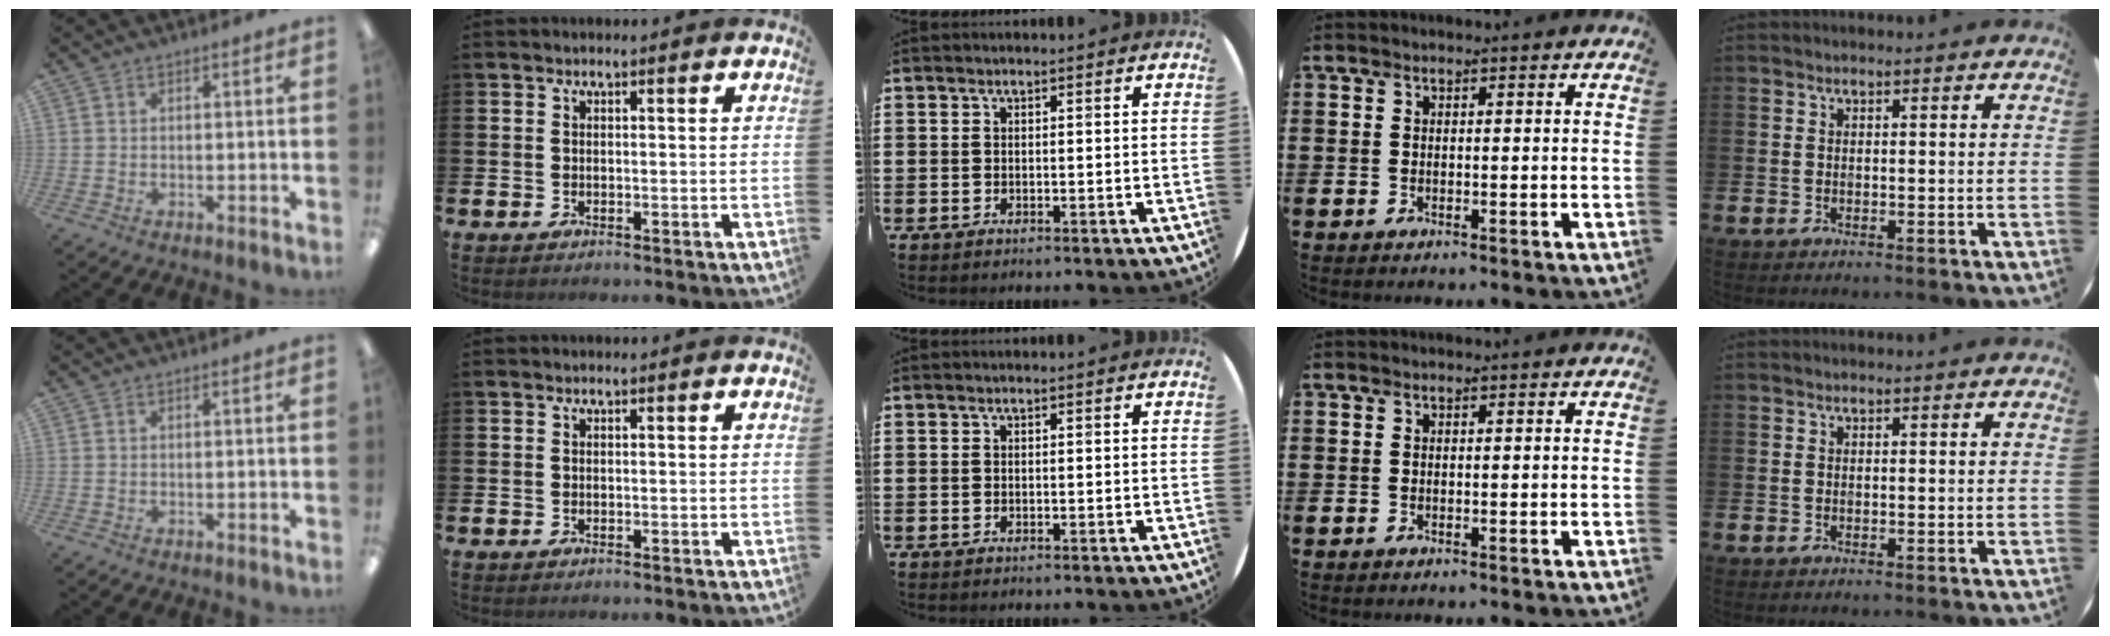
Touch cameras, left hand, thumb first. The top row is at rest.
{}